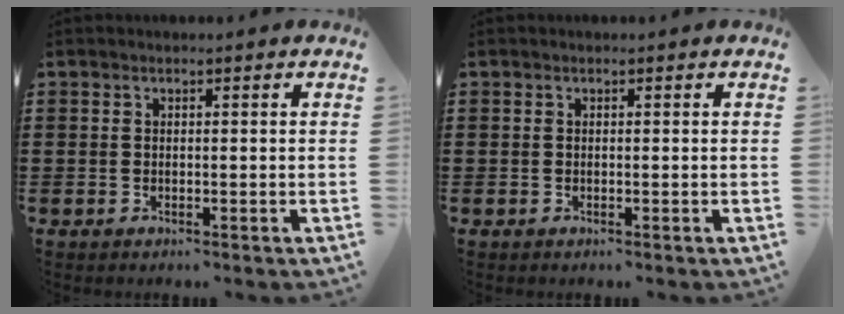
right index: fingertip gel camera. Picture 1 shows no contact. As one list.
[{"total": 0.0}]